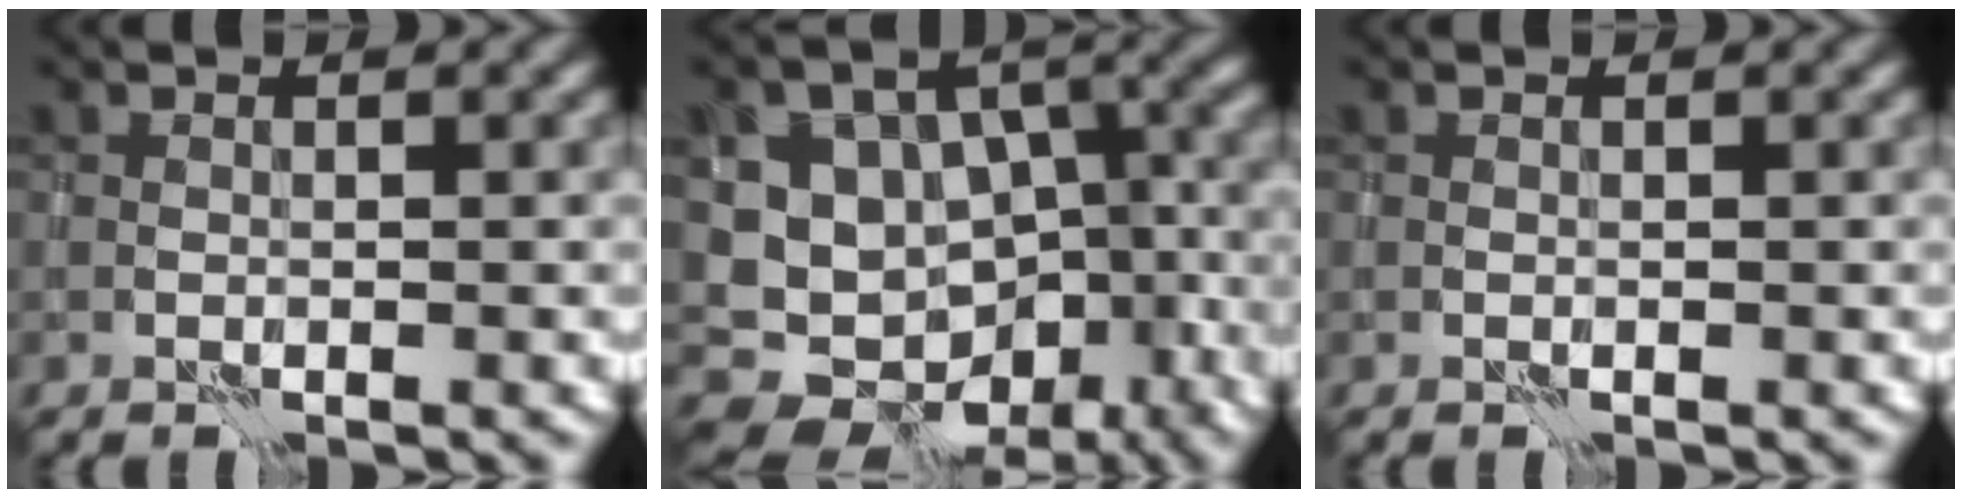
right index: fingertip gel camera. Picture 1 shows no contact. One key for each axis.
{"total": 15.2, "fx": -5.2, "fy": 12.1, "fz": 7.5, "tx": -0.113, "ty": -0.016, "tz": -0.048}
{"total": 0.0}